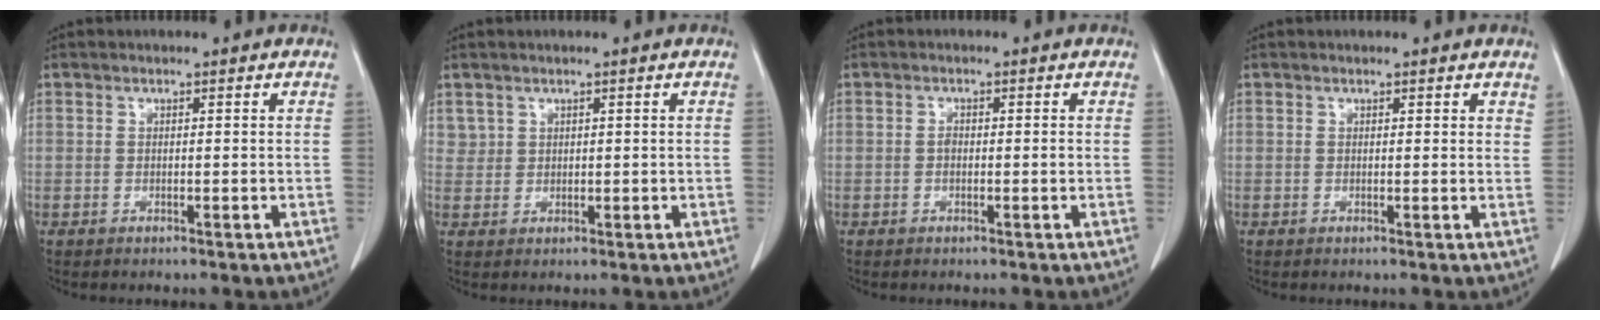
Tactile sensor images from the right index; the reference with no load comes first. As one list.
[{"total": 1.8, "force": [1.1, 1.5, 0.0], "torque": [0.013, 0.005, 0.017]}, {"total": 1.4, "force": [-0.1, 0.6, 1.2], "torque": [-0.021, 0.005, 0.000]}, {"total": 1.3, "force": [1.1, 0.4, 0.6], "torque": [-0.004, -0.001, 0.007]}]